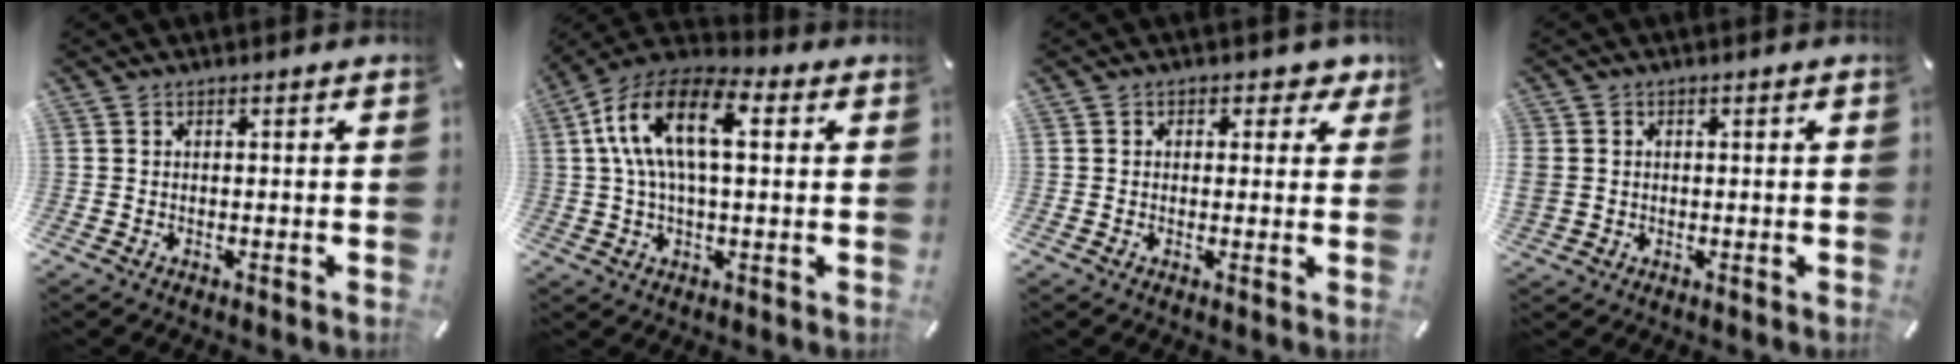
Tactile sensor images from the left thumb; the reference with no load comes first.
{"total": 14.4, "force": [3.7, 7.4, 11.7], "torque": [-0.247, 0.003, 0.062]}
{"total": 3.1, "force": [0.9, 2.5, 1.5], "torque": [-0.002, -0.003, 0.008]}
{"total": 3.3, "force": [0.2, 3.1, 1.1], "torque": [-0.027, 0.004, 0.003]}